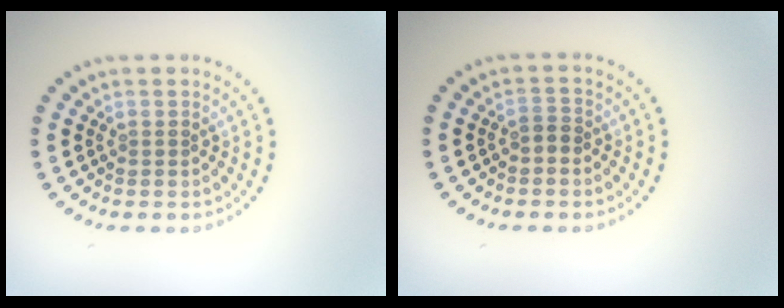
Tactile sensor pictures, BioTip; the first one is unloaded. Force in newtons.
{"total": 1.1, "press": 0.9, "slide": 0.6}